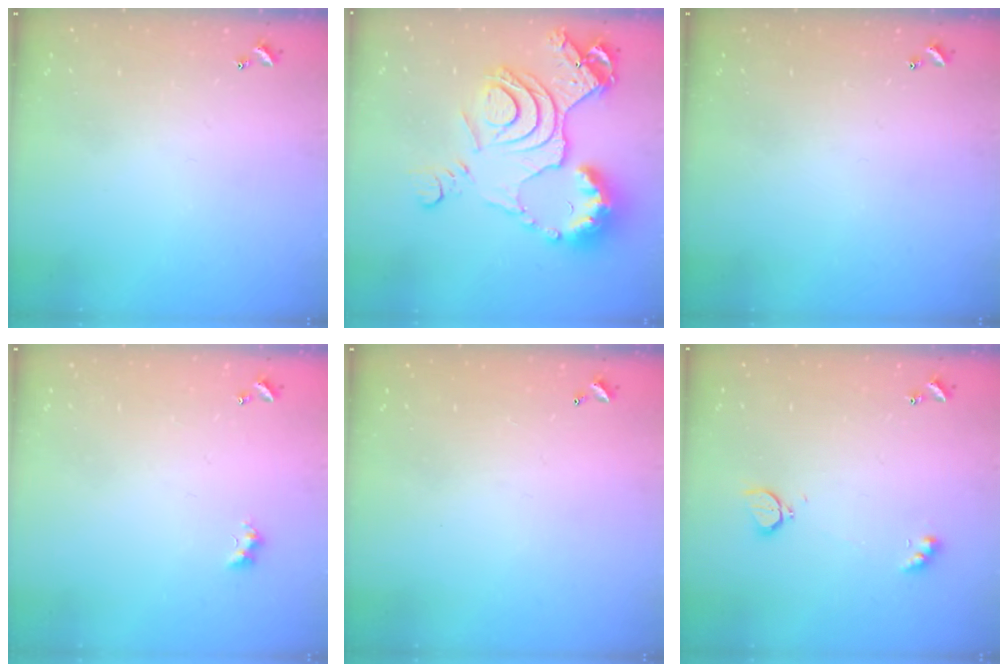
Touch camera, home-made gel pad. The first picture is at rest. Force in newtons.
{"total": 20.1, "press": 20.0, "slide": 2.4}
{"total": 0.0}
{"total": 2.7, "press": 2.6, "slide": 0.6}
{"total": 2.8, "press": 2.8, "slide": 0.1}
{"total": 2.8, "press": 2.7, "slide": 0.6}